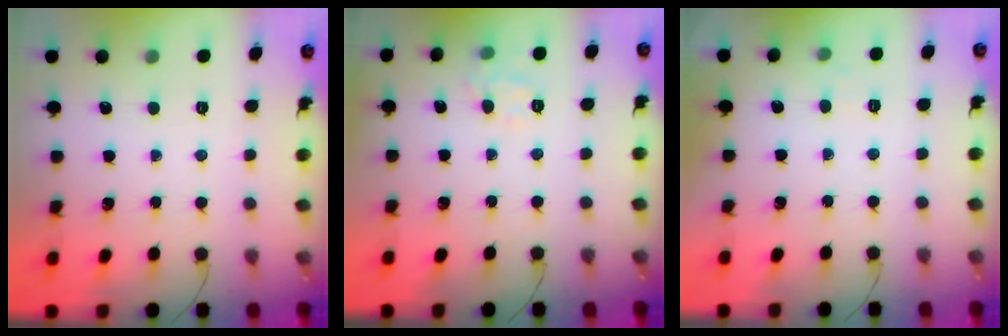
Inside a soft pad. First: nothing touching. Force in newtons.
{"total": 8.6, "press": 8.6, "slide": 1.2}
{"total": 4.1, "press": 4.0, "slide": 0.9}